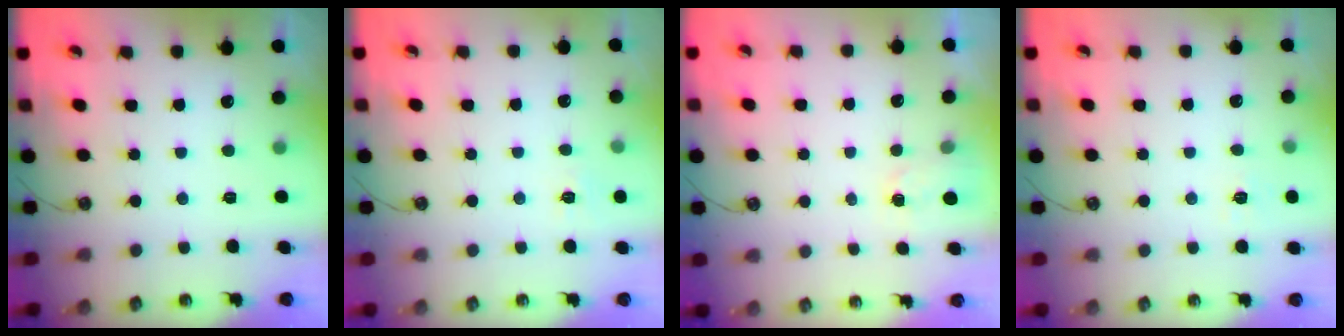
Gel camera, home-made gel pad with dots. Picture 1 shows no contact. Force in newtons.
{"total": 6.6, "press": 6.6, "slide": 0.6}
{"total": 1.1, "press": 1.1, "slide": 0.3}
{"total": 5.7, "press": 5.7, "slide": 0.5}